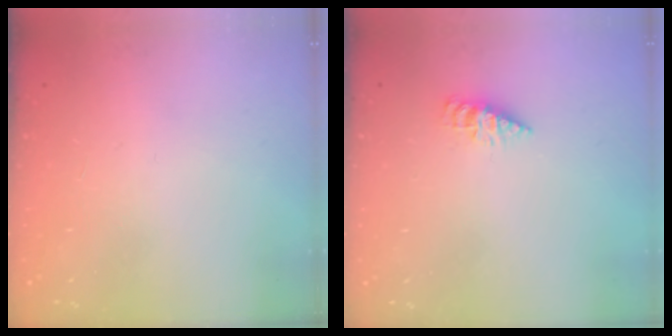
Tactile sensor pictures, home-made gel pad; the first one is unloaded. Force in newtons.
{"total": 2.2, "press": 2.2, "slide": 0.3}